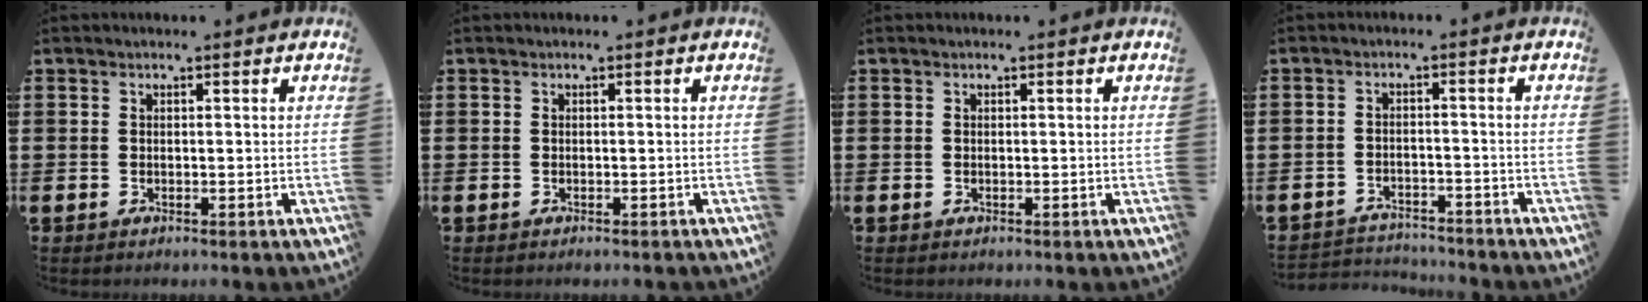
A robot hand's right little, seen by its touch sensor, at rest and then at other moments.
{"total": 0.0}
{"total": 0.0}
{"total": 2.7, "force": [-2.6, 0.3, -0.2], "torque": [-0.004, 0.001, -0.058]}